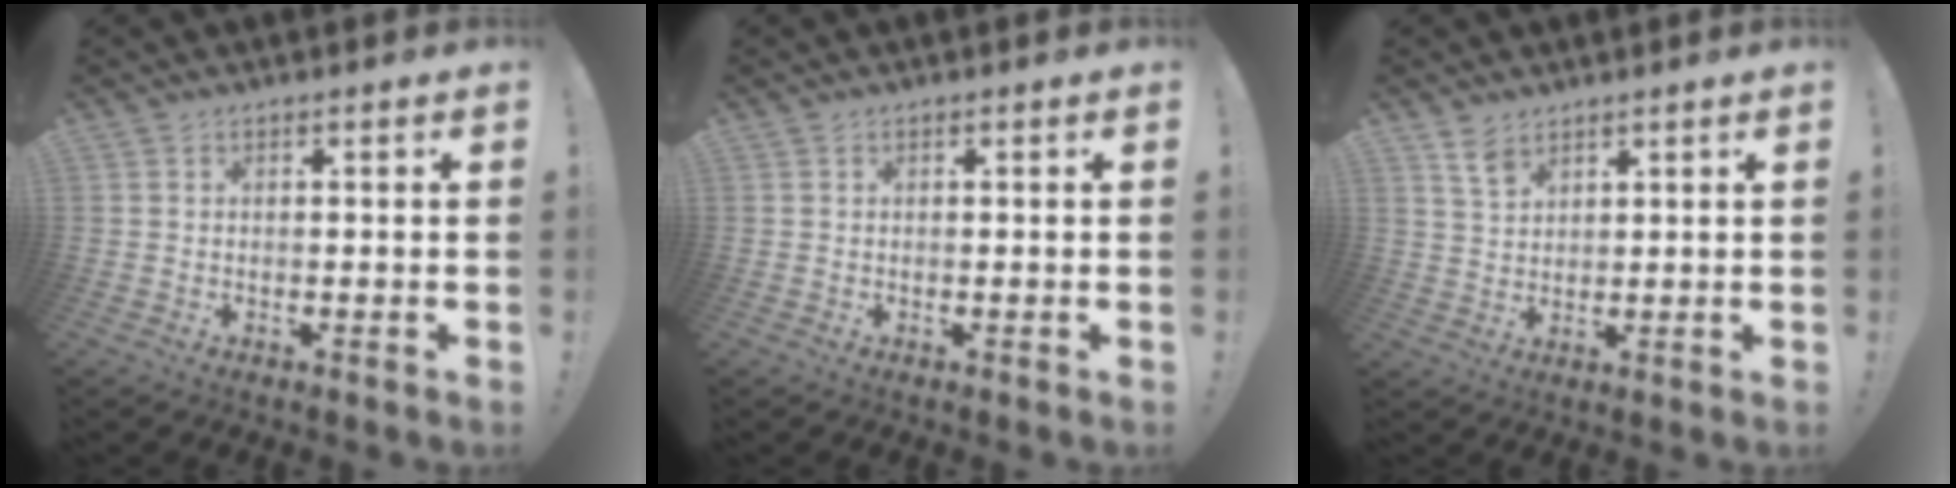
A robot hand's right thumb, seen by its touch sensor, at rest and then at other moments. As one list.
[{"total": 0.0}, {"total": 5.5, "force": [3.9, 3.1, 2.3], "torque": [-0.032, -0.021, 0.073]}]